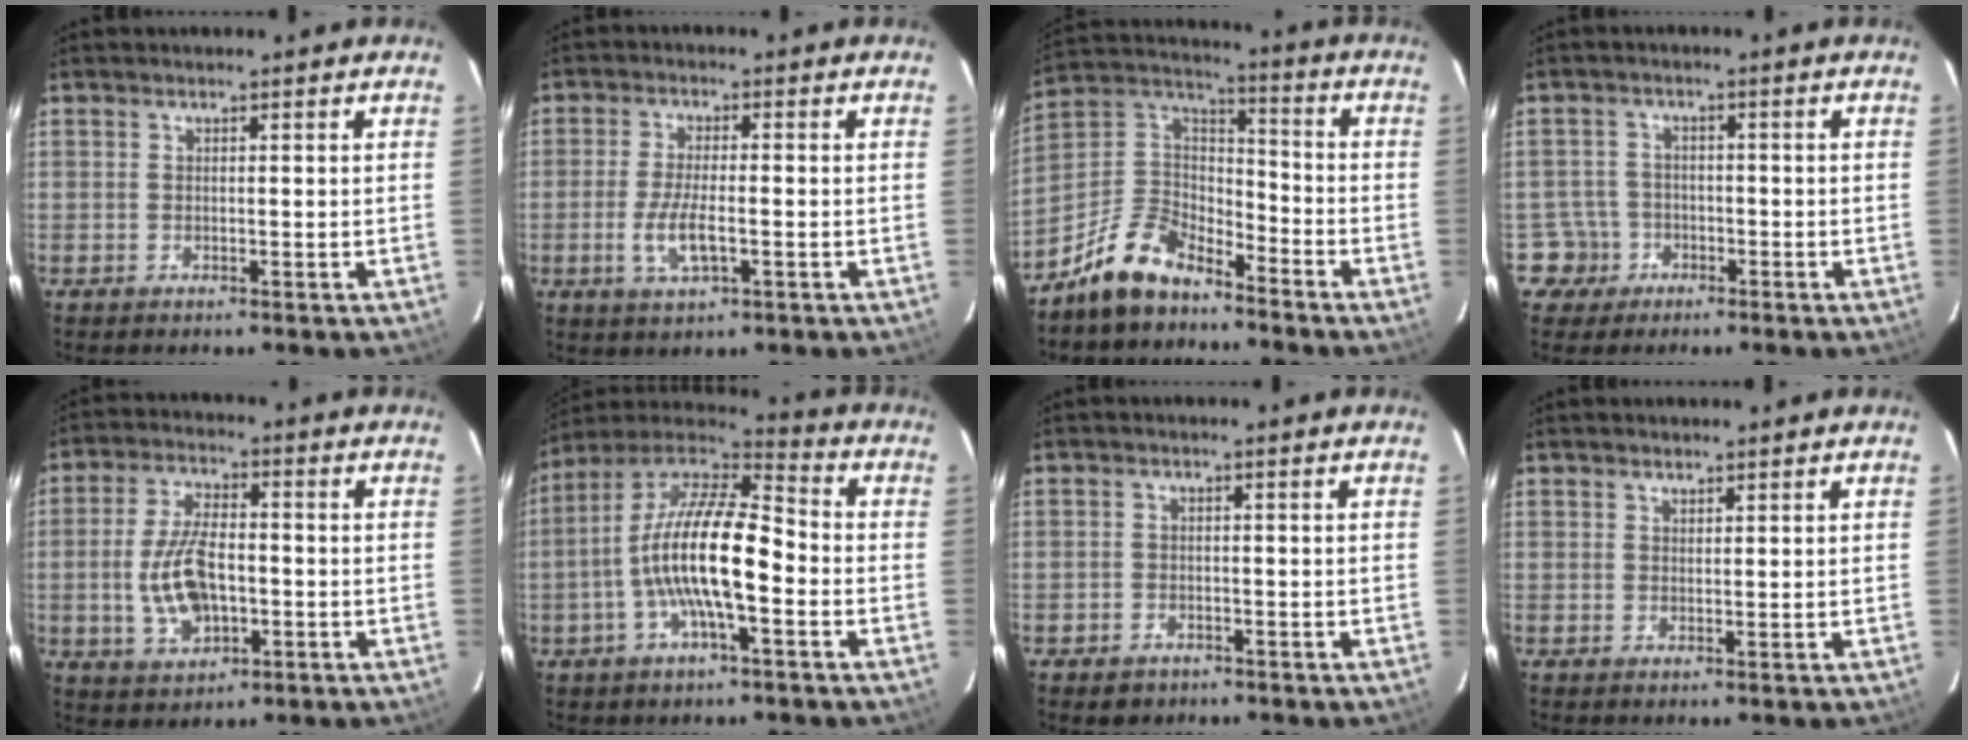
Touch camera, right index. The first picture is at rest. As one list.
[{"total": 6.5, "force": [-2.0, 2.0, 5.9], "torque": [-0.119, -0.010, -0.036]}, {"total": 12.4, "force": [-9.5, 5.6, 5.7], "torque": [-0.137, 0.035, -0.179]}, {"total": 4.7, "force": [-2.1, 4.1, -0.3], "torque": [0.000, 0.022, -0.039]}, {"total": 11.1, "force": [-1.9, 5.7, 9.3], "torque": [-0.191, 0.001, -0.027]}, {"total": 16.2, "force": [-3.7, 4.4, 15.1], "torque": [-0.281, 0.000, -0.076]}, {"total": 2.9, "force": [-1.8, 2.2, 0.5], "torque": [-0.019, 0.003, -0.026]}, {"total": 0.9, "force": [0.9, 0.4, 0.2], "torque": [-0.004, 0.002, 0.016]}]